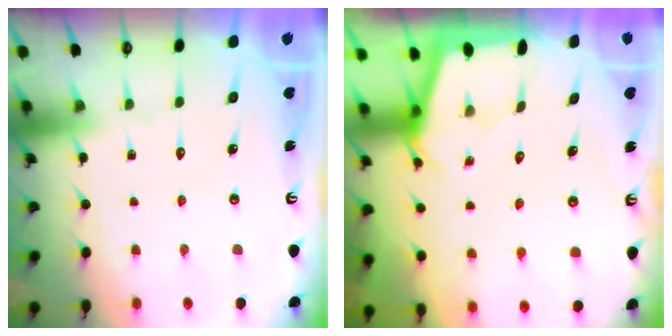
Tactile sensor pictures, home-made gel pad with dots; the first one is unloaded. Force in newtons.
{"total": 2.0, "press": 2.0, "slide": 0.3}